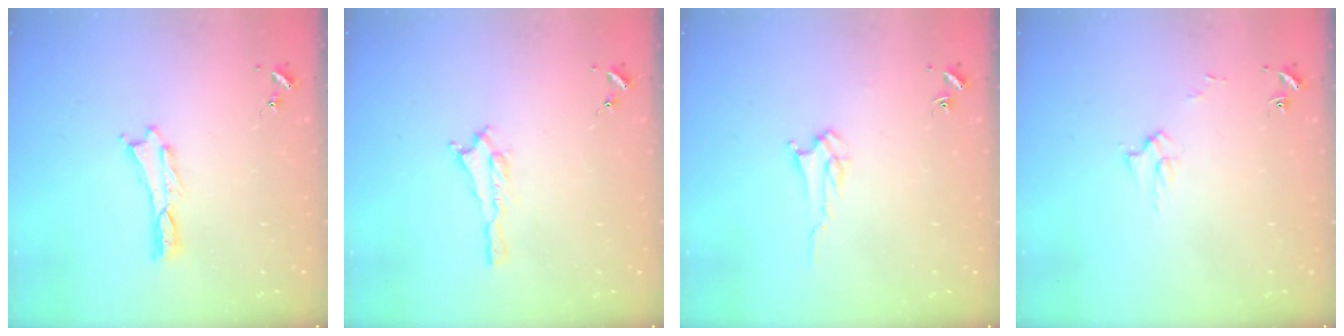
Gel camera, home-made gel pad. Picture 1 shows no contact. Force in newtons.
{"total": 1.4, "press": 1.4, "slide": 0.2}
{"total": 2.8, "press": 2.8, "slide": 0.4}
{"total": 2.6, "press": 2.6, "slide": 0.3}